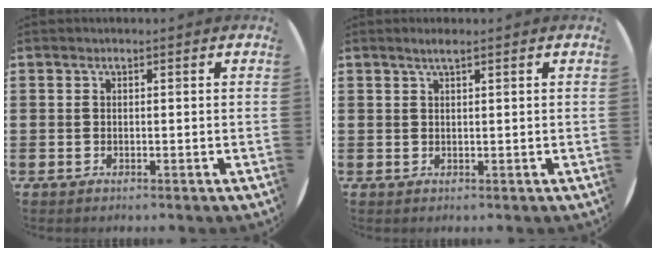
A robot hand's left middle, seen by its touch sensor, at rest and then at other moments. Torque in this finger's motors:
{"motor_torque": [0.29, -0.16, 0.01, 0.05]}